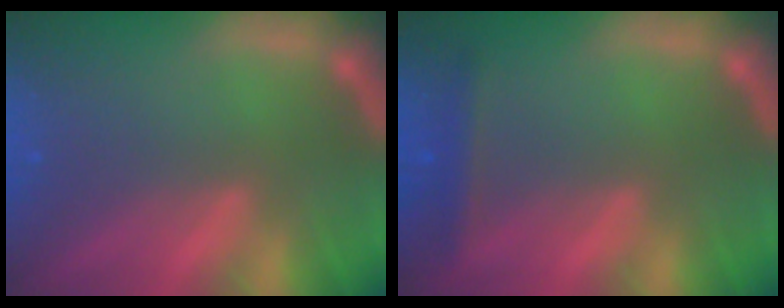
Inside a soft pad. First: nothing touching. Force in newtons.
{"total": 1.9}